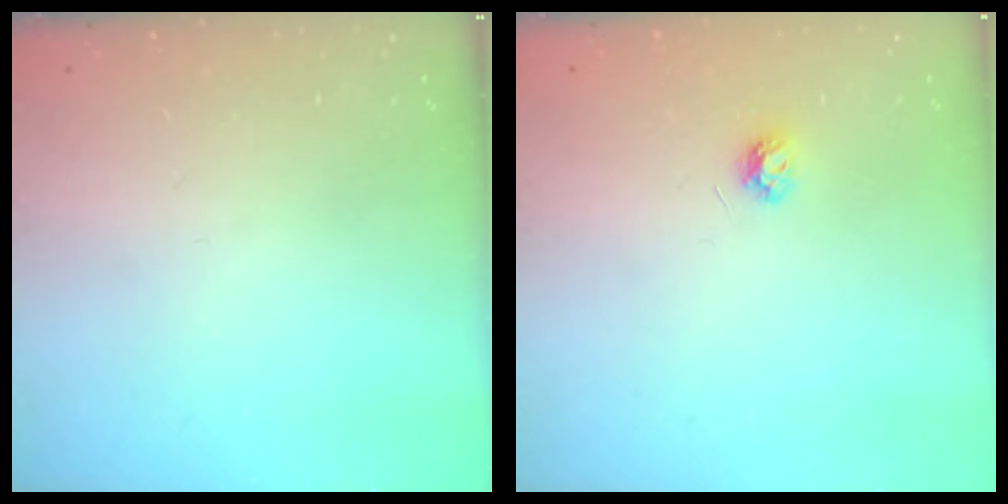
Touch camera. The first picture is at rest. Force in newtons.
{"total": 3.8, "press": 3.8, "slide": 0.5}